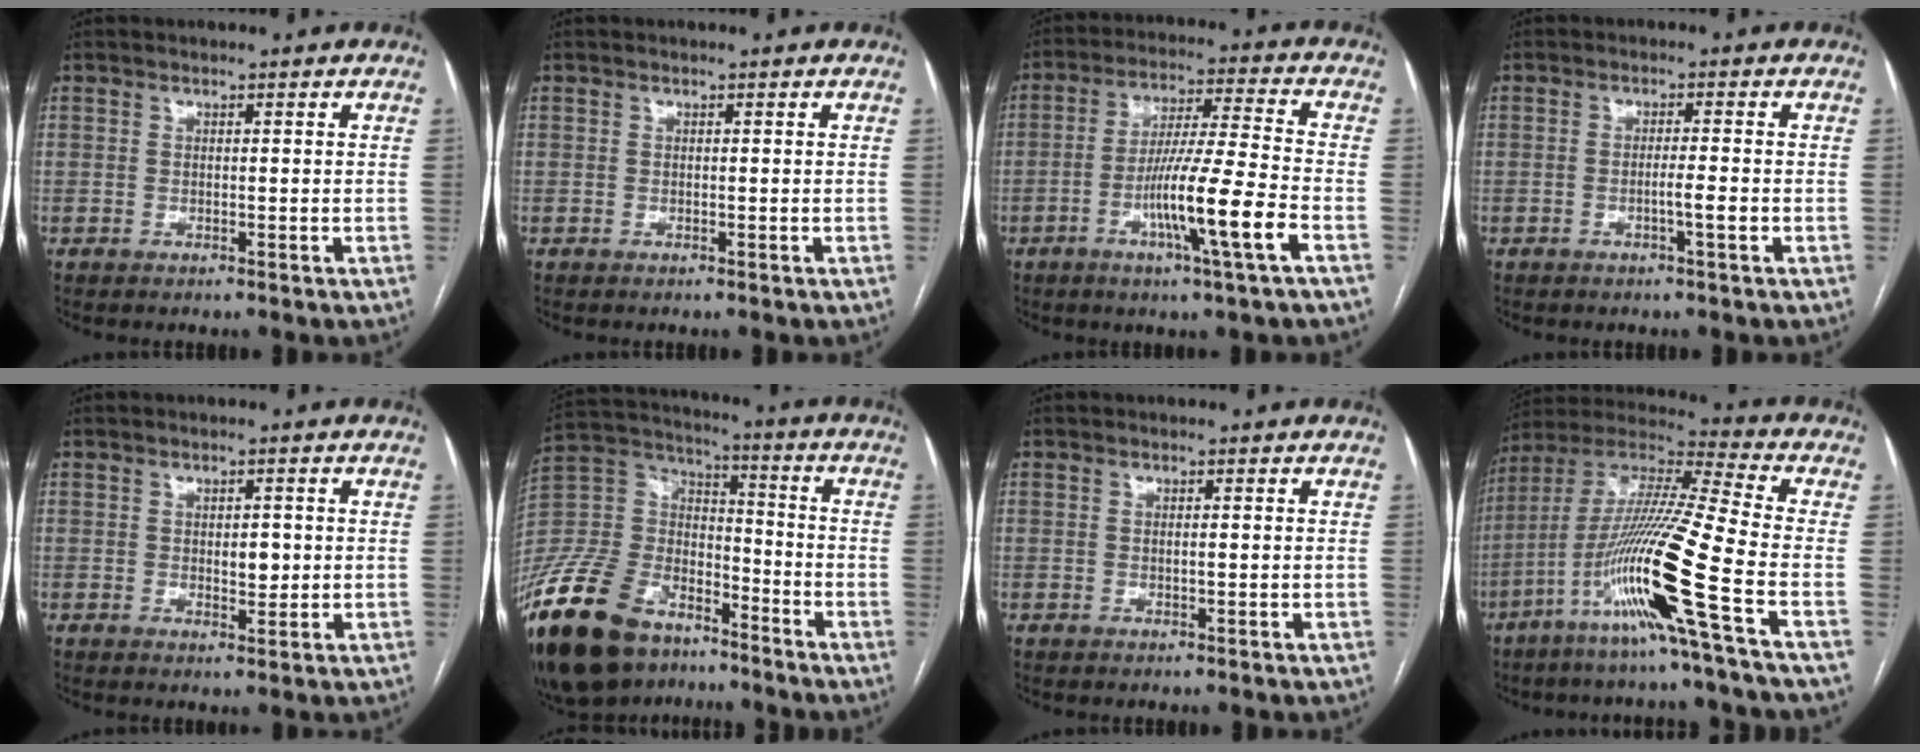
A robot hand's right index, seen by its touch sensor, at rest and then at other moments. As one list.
[{"total": 0.0}, {"total": 12.6, "force": [-4.8, -1.1, 11.6], "torque": [-0.207, -0.010, -0.088]}, {"total": 2.5, "force": [-0.9, -0.3, 2.3], "torque": [-0.036, -0.001, -0.018]}, {"total": 2.7, "force": [0.1, 1.4, 2.3], "torque": [-0.031, -0.001, 0.004]}, {"total": 26.9, "force": [-18.5, 14.0, 13.6], "torque": [-0.376, -0.018, -0.336]}, {"total": 0.7, "force": [0.0, 0.1, 0.7], "torque": [-0.013, 0.000, 0.001]}, {"total": 18.9, "force": [-7.6, -1.9, 17.2], "torque": [-0.349, -0.020, -0.154]}]